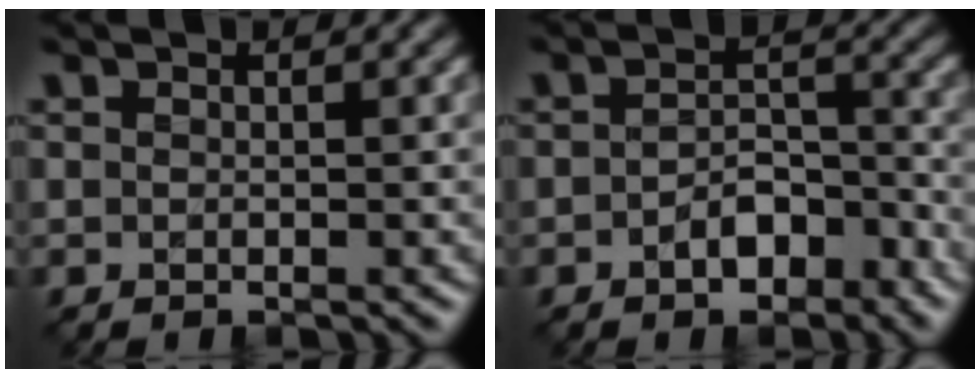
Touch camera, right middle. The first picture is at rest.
{"total": 3.5, "force": [-1.9, 1.9, 2.2], "torque": [-0.034, 0.009, -0.030]}